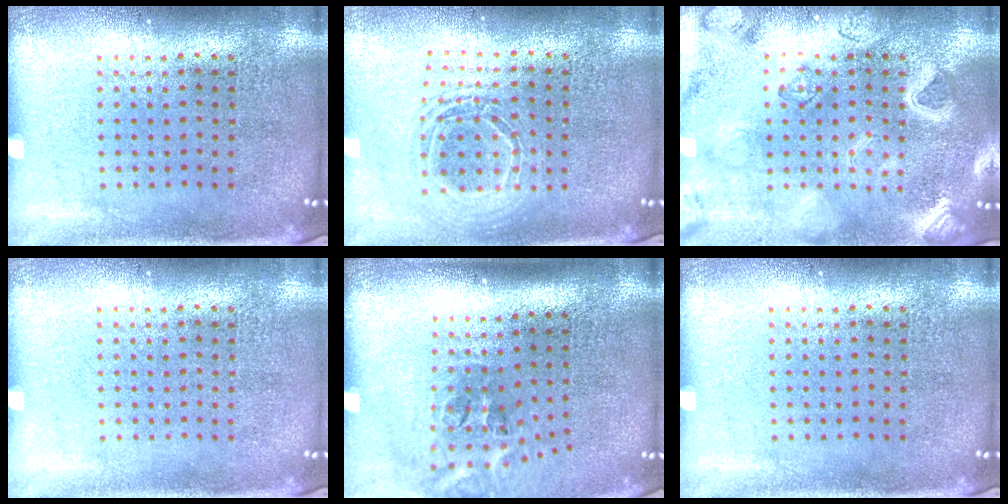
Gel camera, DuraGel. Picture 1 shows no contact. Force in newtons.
{"total": 1.6, "press": 1.4, "slide": 0.8}
{"total": 3.1, "press": 3.0, "slide": 0.7}
{"total": 0.0}
{"total": 2.3, "press": 1.4, "slide": 1.8}
{"total": 0.0}